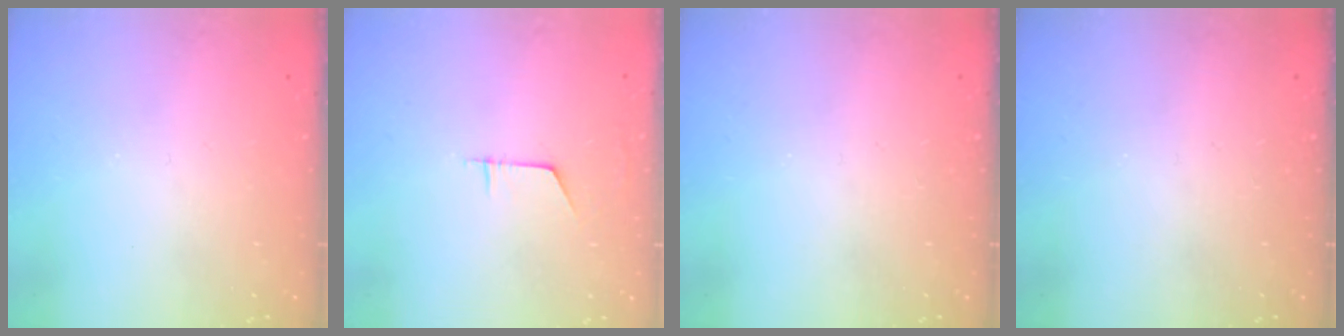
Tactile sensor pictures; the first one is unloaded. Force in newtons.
{"total": 5.7, "press": 5.7, "slide": 0.5}
{"total": 0.0}
{"total": 0.0}